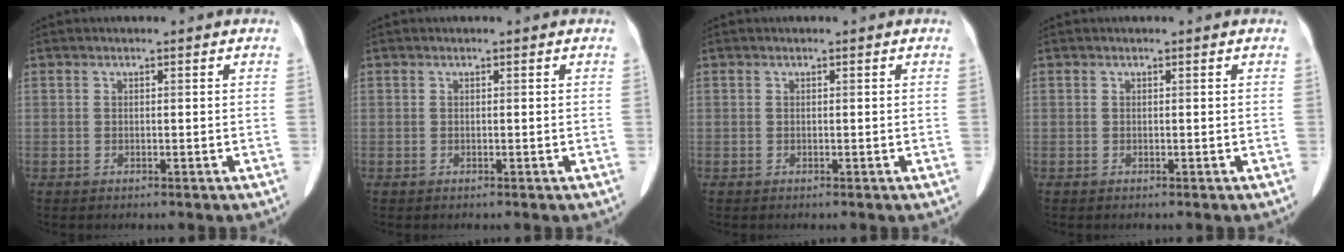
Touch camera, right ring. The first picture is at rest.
{"total": 0.0}
{"total": 0.0}
{"total": 0.0}